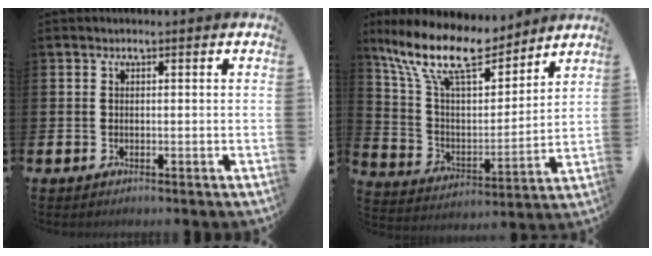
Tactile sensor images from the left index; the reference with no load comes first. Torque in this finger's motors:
{"motor_torque": [0.83, -1.30, 1.05, 0.21]}